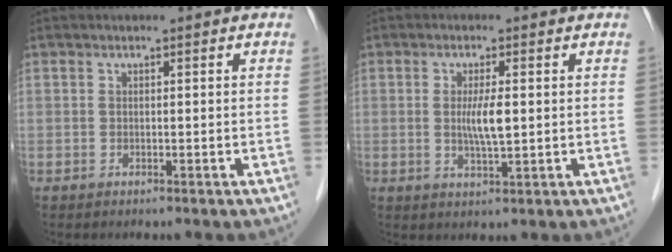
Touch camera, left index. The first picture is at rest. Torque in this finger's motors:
{"motor_torque": [0.81, 0.67, 0.34, 0.09]}